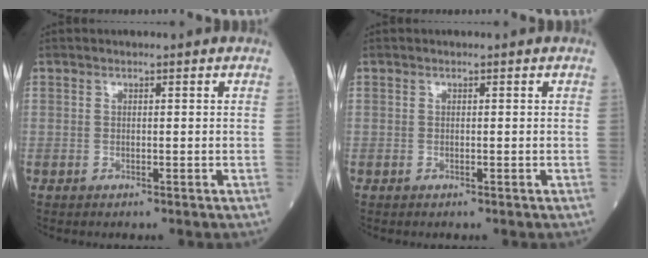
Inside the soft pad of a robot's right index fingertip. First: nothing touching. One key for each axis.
{"total": 0.0}